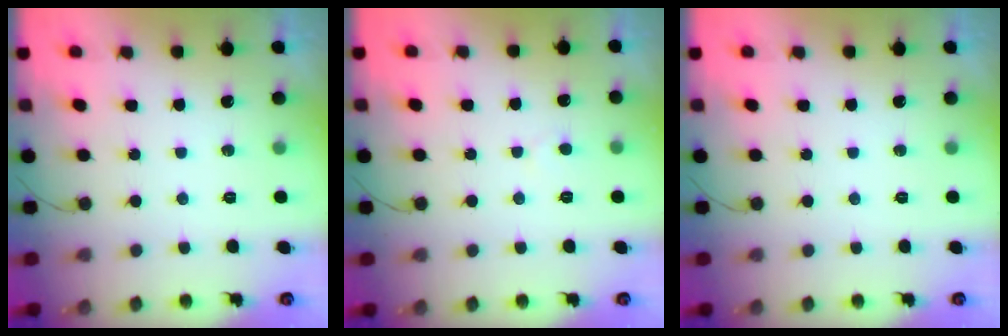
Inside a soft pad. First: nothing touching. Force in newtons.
{"total": 2.7, "press": 2.7, "slide": 0.2}
{"total": 0.0}